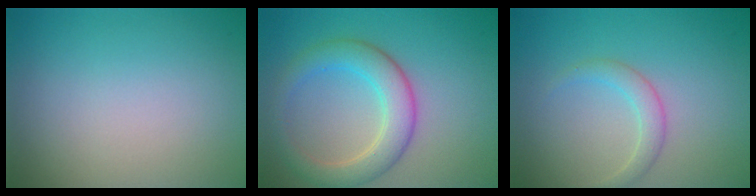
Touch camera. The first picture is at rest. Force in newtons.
{"total": 4.7, "press": 4.7, "slide": 0.1}
{"total": 1.9, "press": 1.9, "slide": 0.1}